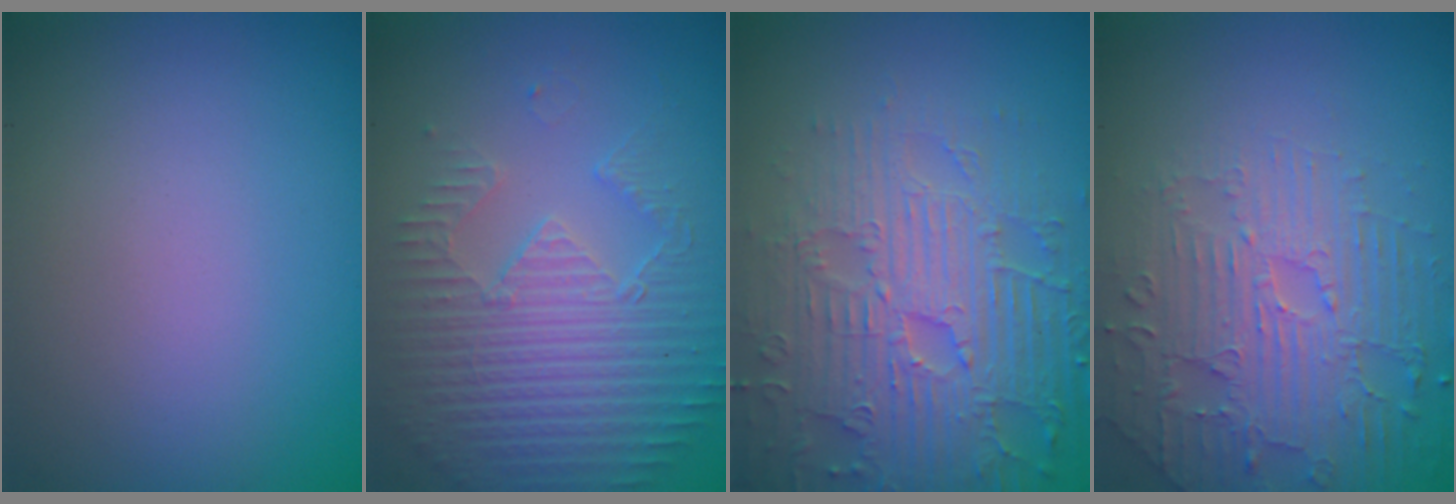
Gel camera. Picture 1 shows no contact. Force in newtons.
{"total": 3.8, "press": 3.6, "slide": 1.2}
{"total": 7.1, "press": 5.6, "slide": 4.4}
{"total": 4.7, "press": 4.0, "slide": 2.5}